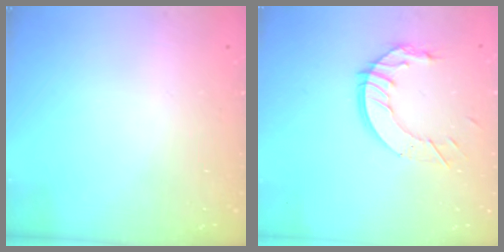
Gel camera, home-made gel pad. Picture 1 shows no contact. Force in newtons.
{"total": 10.6, "press": 10.5, "slide": 1.0}